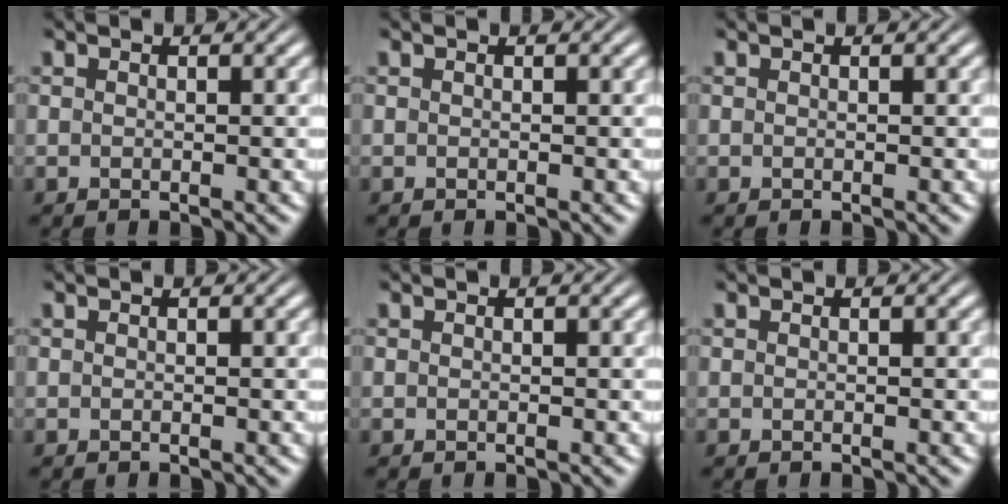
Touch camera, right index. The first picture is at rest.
{"total": 0.0}
{"total": 0.0}
{"total": 0.0}
{"total": 0.0}
{"total": 0.0}